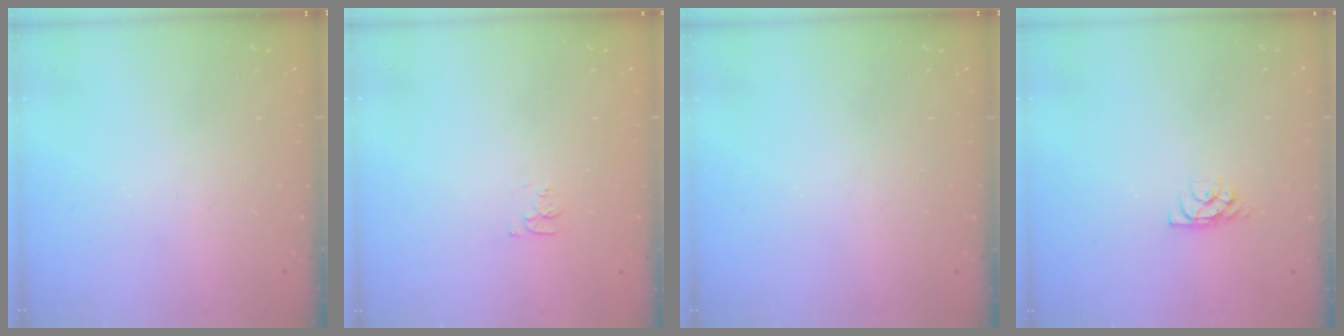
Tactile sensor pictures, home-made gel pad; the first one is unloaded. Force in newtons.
{"total": 3.7, "press": 3.6, "slide": 0.6}
{"total": 0.0}
{"total": 4.6, "press": 4.6, "slide": 0.5}